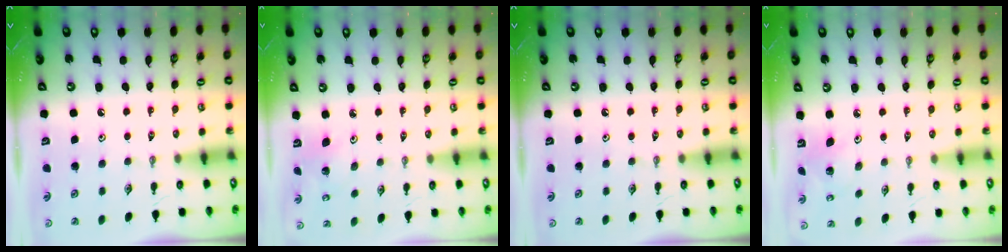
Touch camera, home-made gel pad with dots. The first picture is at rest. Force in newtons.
{"total": 4.0, "press": 4.0, "slide": 0.2}
{"total": 0.0}
{"total": 2.9, "press": 2.9, "slide": 0.3}